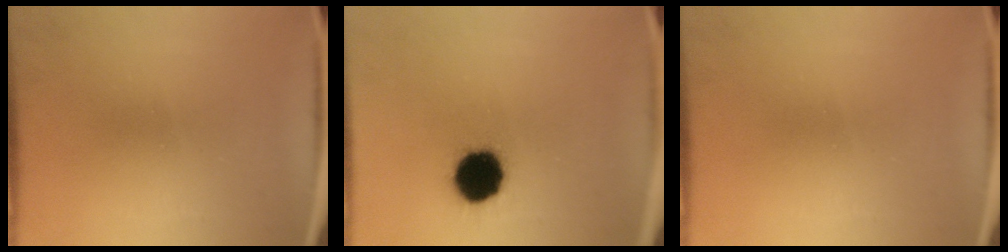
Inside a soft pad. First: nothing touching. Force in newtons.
{"total": 13.5}
{"total": 0.0}